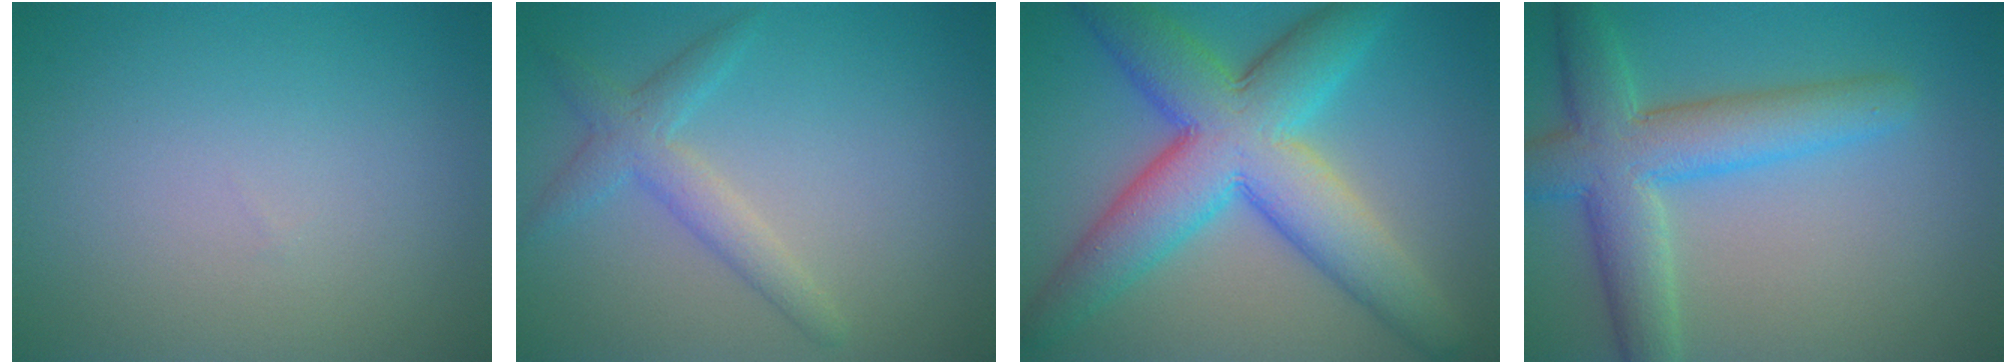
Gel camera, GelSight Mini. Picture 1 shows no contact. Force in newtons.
{"total": 2.8, "press": 2.8, "slide": 0.0}
{"total": 10.7, "press": 10.7, "slide": 0.1}
{"total": 6.9, "press": 6.9, "slide": 0.3}